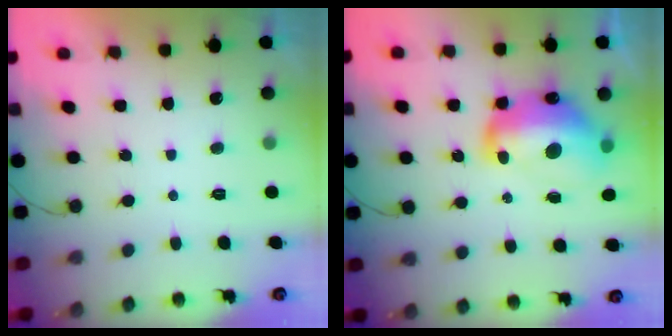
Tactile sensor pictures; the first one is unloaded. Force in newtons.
{"total": 16.8, "press": 16.8, "slide": 1.2}